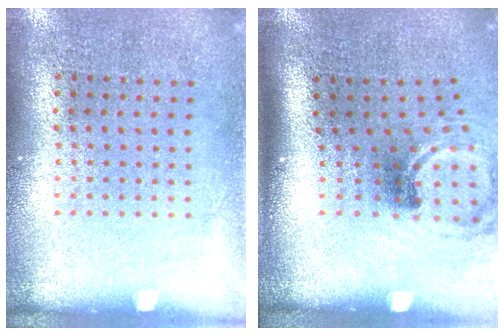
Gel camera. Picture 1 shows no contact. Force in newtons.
{"total": 1.8, "press": 1.2, "slide": 1.3}